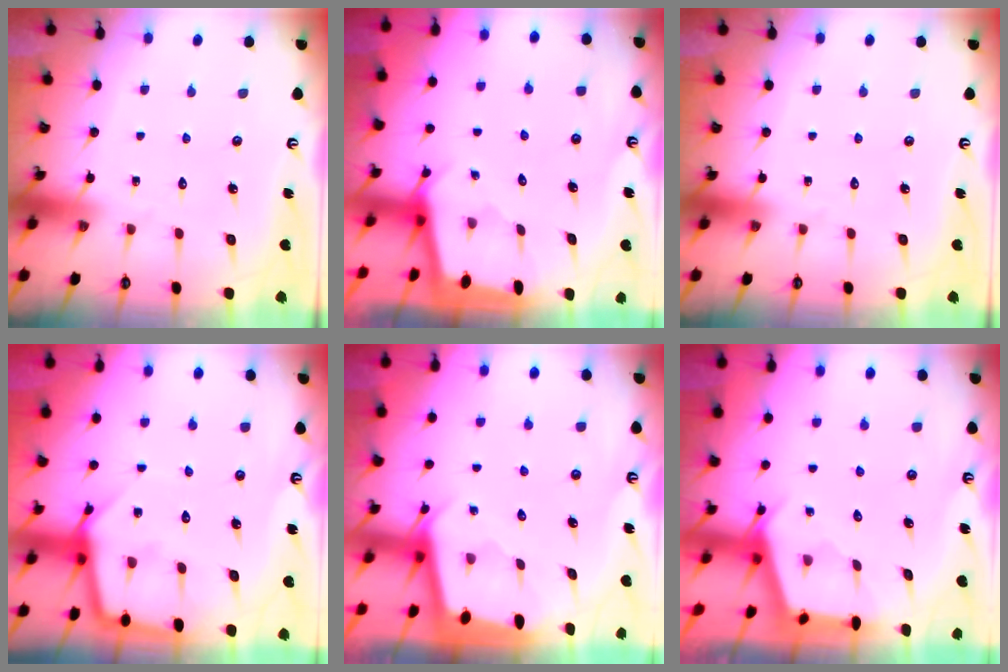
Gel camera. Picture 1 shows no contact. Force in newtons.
{"total": 1.7, "press": 1.7, "slide": 0.3}
{"total": 0.0}
{"total": 5.1, "press": 5.0, "slide": 0.5}
{"total": 2.0, "press": 1.9, "slide": 0.2}
{"total": 2.5, "press": 2.5, "slide": 0.3}